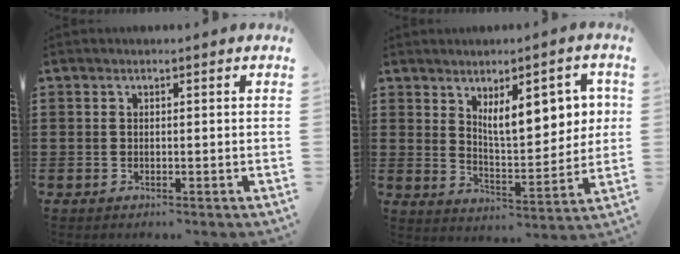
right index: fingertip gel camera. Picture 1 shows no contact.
{"total": 9.3, "force": [3.9, 3.7, 7.5], "torque": [-0.122, -0.005, 0.062]}